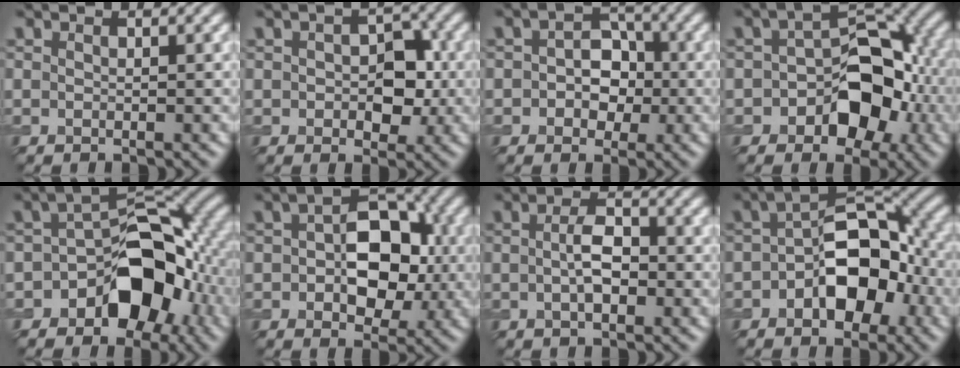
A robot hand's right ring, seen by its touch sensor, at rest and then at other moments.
{"total": 4.1, "force": [0.2, 2.6, 3.2], "torque": [-0.043, 0.001, 0.005]}
{"total": 3.5, "force": [-0.1, 2.8, 2.1], "torque": [-0.025, 0.006, -0.008]}
{"total": 7.8, "force": [-2.1, 5.0, 5.6], "torque": [-0.070, 0.014, -0.038]}
{"total": 9.5, "force": [-3.4, 6.0, 6.6], "torque": [-0.083, 0.014, -0.059]}
{"total": 7.7, "force": [0.2, 4.9, 6.0], "torque": [-0.081, 0.011, -0.001]}
{"total": 2.2, "force": [0.0, 0.8, 2.1], "torque": [-0.046, 0.005, -0.002]}
{"total": 8.2, "force": [-1.8, 4.7, 6.5], "torque": [-0.093, 0.022, -0.036]}